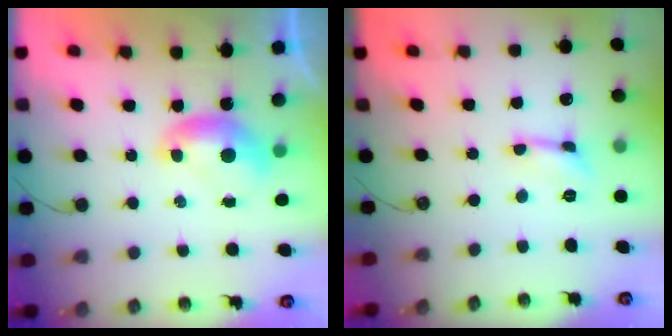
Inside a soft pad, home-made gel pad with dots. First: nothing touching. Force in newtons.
{"total": 0.0}